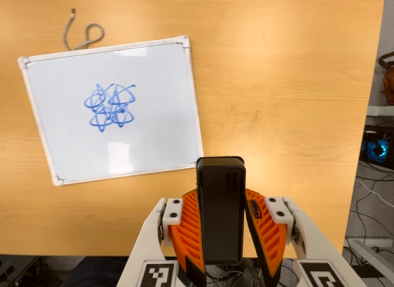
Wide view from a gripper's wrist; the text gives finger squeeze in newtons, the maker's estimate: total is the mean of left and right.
{"total": 6.0, "left": 5.1, "right": 6.9}